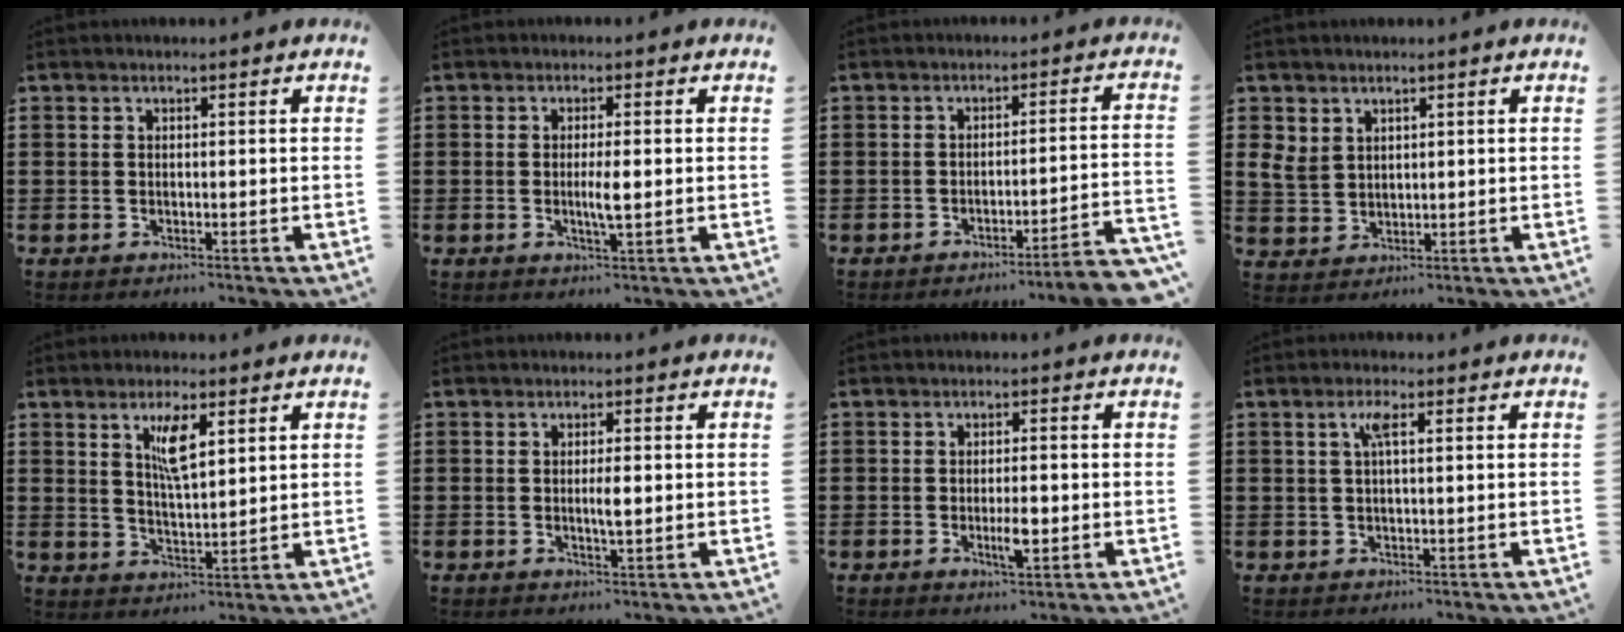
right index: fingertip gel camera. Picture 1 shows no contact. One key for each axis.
{"total": 3.4, "fx": -0.4, "fy": 0.4, "fz": 3.3, "tx": -0.060, "ty": -0.003, "tz": -0.007}
{"total": 3.6, "fx": -3.0, "fy": -0.7, "fz": 1.9, "tx": -0.034, "ty": -0.018, "tz": -0.064}
{"total": 3.8, "fx": 2.1, "fy": 2.9, "fz": 1.5, "tx": -0.048, "ty": 0.010, "tz": 0.038}
{"total": 5.4, "fx": 2.4, "fy": 1.6, "fz": 4.6, "tx": -0.091, "ty": 0.005, "tz": 0.038}
{"total": 2.6, "fx": -0.2, "fy": 0.6, "fz": 2.6, "tx": -0.047, "ty": -0.001, "tz": -0.003}
{"total": 4.1, "fx": -0.9, "fy": 1.1, "fz": 3.8, "tx": -0.064, "ty": 0.003, "tz": -0.016}
{"total": 2.5, "fx": 0.6, "fy": 0.3, "fz": 2.3, "tx": -0.049, "ty": 0.004, "tz": 0.008}